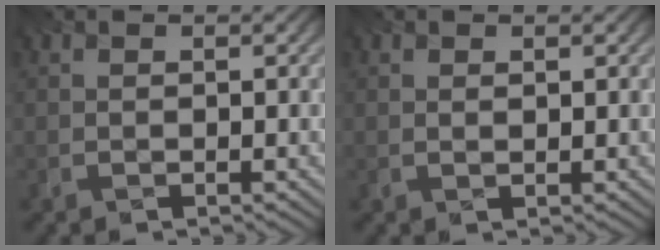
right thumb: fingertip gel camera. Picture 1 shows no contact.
{"total": 0.0}